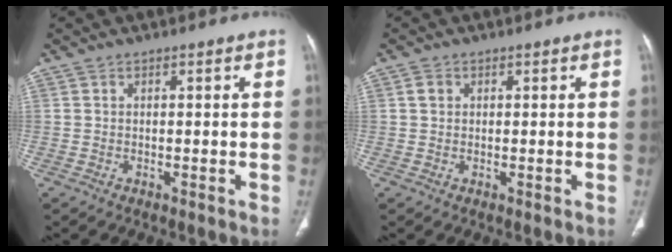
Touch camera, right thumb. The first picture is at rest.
{"total": 1.3, "force": [0.4, 1.1, 0.6], "torque": [-0.008, 0.003, 0.007]}